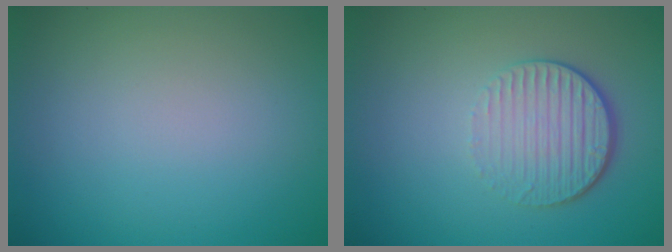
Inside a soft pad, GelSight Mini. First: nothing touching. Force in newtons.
{"total": 4.2, "press": 2.8, "slide": 3.2}